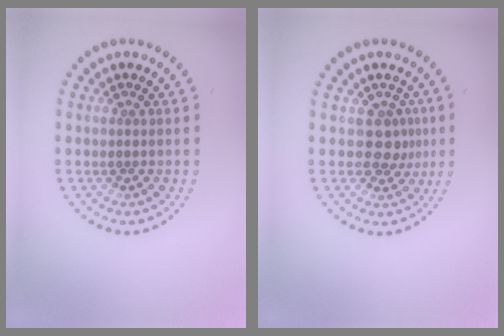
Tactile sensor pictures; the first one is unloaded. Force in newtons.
{"total": 2.3, "press": 1.9, "slide": 1.3}